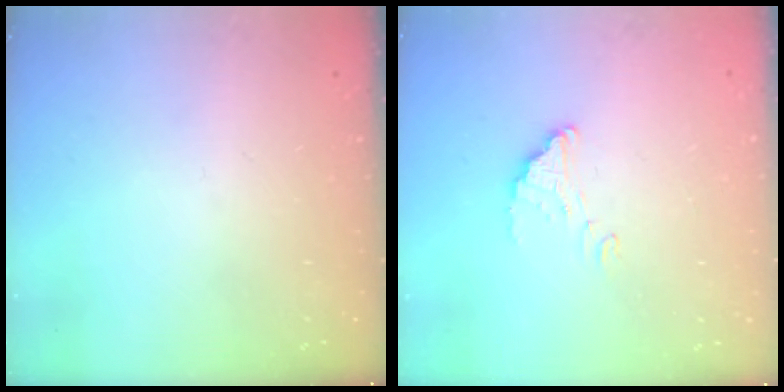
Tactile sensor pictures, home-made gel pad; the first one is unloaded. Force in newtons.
{"total": 1.8, "press": 1.8, "slide": 0.0}